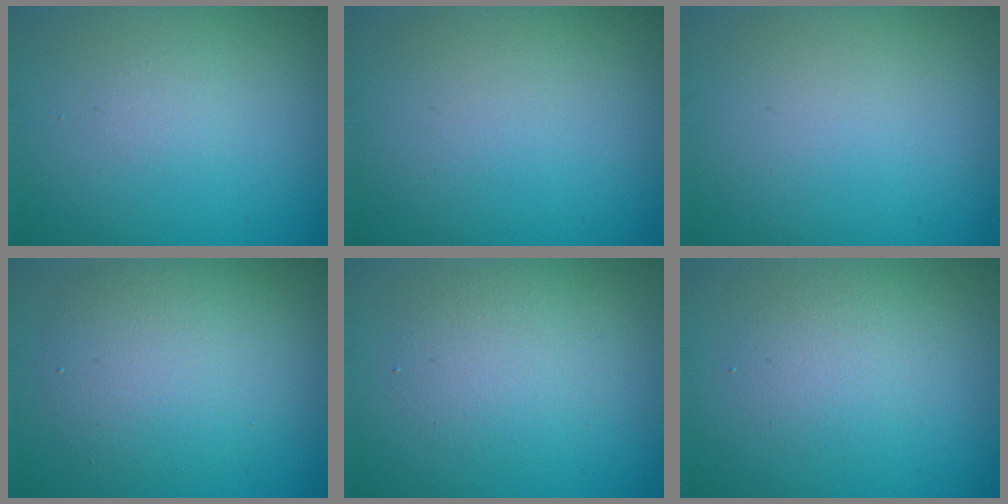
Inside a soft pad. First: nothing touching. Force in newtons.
{"total": 0.0}
{"total": 0.0}
{"total": 4.7, "press": 4.7, "slide": 0.2}
{"total": 3.0, "press": 3.0, "slide": 0.2}
{"total": 2.2, "press": 2.2, "slide": 0.0}